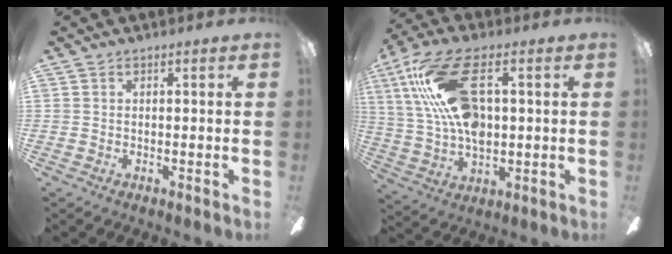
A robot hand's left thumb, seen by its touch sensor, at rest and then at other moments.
{"total": 19.6, "force": [5.6, 9.8, 16.0], "torque": [-0.331, -0.005, 0.094]}